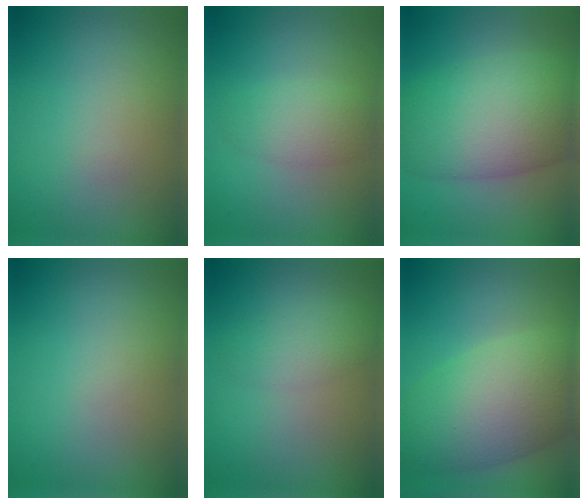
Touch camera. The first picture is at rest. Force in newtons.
{"total": 2.8, "press": 2.8, "slide": 0.2}
{"total": 10.5, "press": 10.5, "slide": 0.1}
{"total": 0.0}
{"total": 2.3, "press": 2.3, "slide": 0.1}
{"total": 9.6, "press": 9.6, "slide": 0.4}